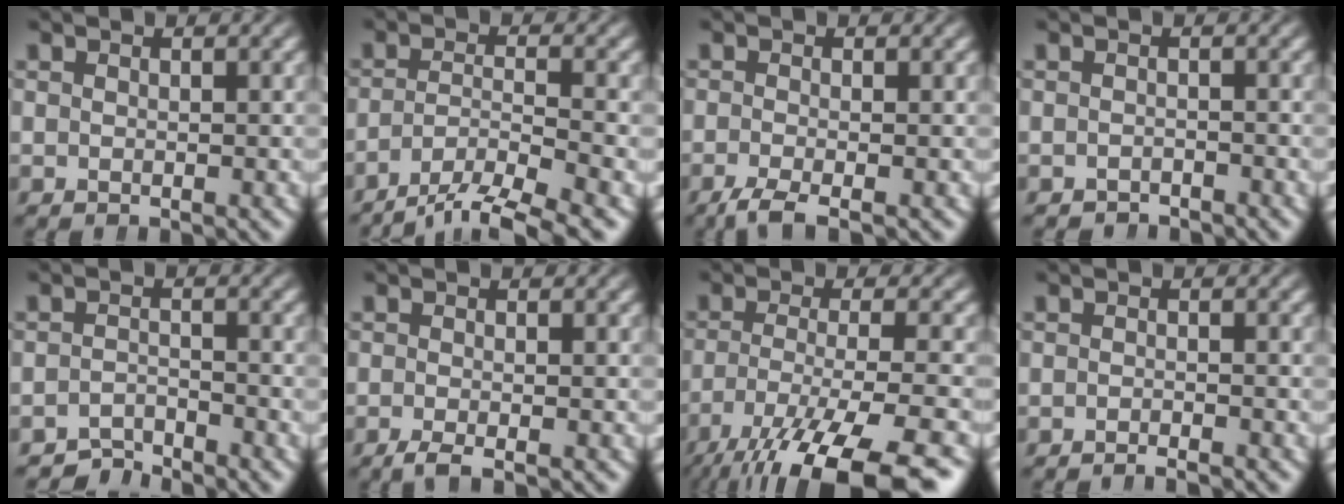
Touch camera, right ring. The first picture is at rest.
{"total": 5.9, "force": [-3.9, 2.7, 3.5], "torque": [-0.064, -0.023, -0.054]}
{"total": 3.4, "force": [-2.6, 1.3, 1.7], "torque": [-0.048, -0.018, -0.036]}
{"total": 1.9, "force": [-1.9, 0.2, -0.4], "torque": [-0.002, -0.013, -0.025]}
{"total": 3.2, "force": [-3.2, 0.7, -0.2], "torque": [0.002, -0.010, -0.056]}
{"total": 2.3, "force": [-1.9, 0.9, 1.0], "torque": [-0.031, -0.012, -0.026]}
{"total": 10.7, "force": [-5.8, 4.5, 7.8], "torque": [-0.148, -0.053, -0.057]}
{"total": 1.5, "force": [-1.4, 0.1, 0.3], "torque": [-0.004, 0.002, -0.029]}